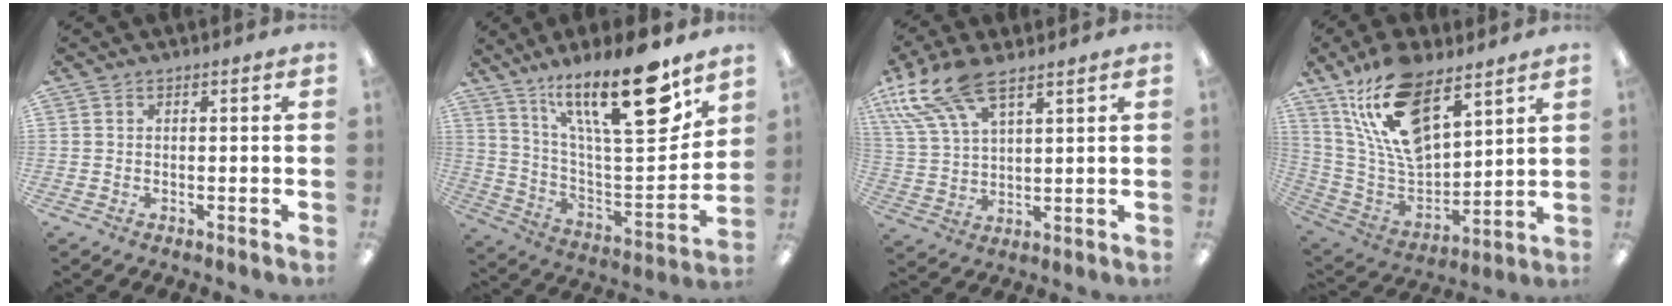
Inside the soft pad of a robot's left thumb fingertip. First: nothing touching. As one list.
[{"total": 23.6, "force": [15.6, 6.2, 16.5], "torque": [-0.265, -0.101, 0.254]}, {"total": 14.6, "force": [9.4, 6.1, 9.3], "torque": [-0.200, -0.028, 0.174]}, {"total": 19.6, "force": [12.5, 9.1, 12.1], "torque": [-0.243, -0.062, 0.223]}]